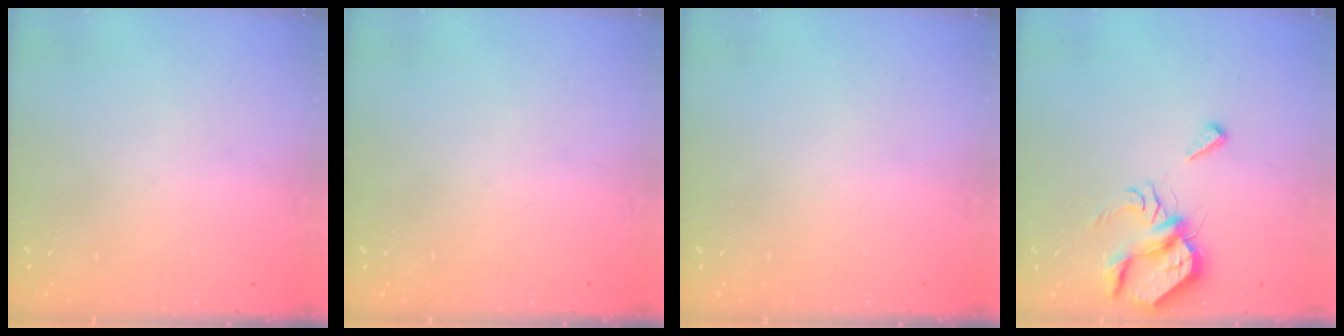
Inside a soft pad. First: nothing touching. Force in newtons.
{"total": 0.0}
{"total": 0.0}
{"total": 7.9, "press": 7.9, "slide": 0.7}